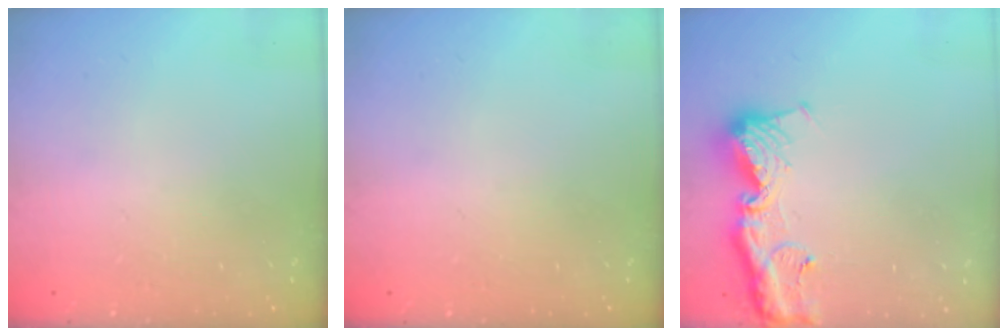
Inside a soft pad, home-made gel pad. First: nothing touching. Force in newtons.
{"total": 0.0}
{"total": 13.2, "press": 13.1, "slide": 1.3}